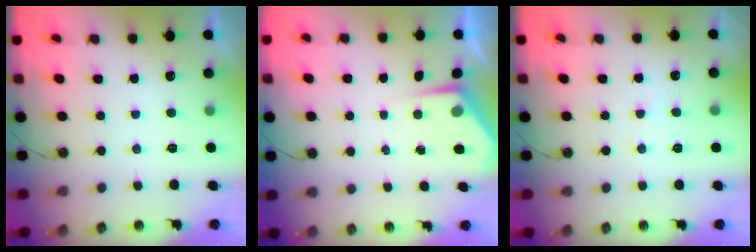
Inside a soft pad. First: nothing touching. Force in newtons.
{"total": 3.4, "press": 3.4, "slide": 0.4}
{"total": 3.2, "press": 3.2, "slide": 0.5}